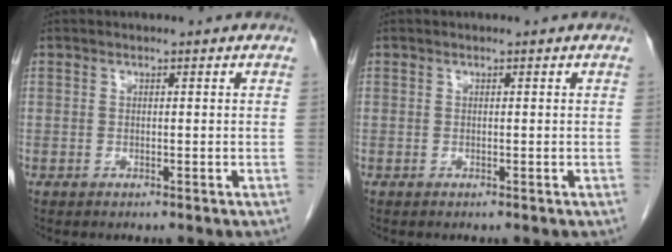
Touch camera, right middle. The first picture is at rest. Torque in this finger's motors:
{"motor_torque": [0.25, -0.13, 0.06, 0.01]}